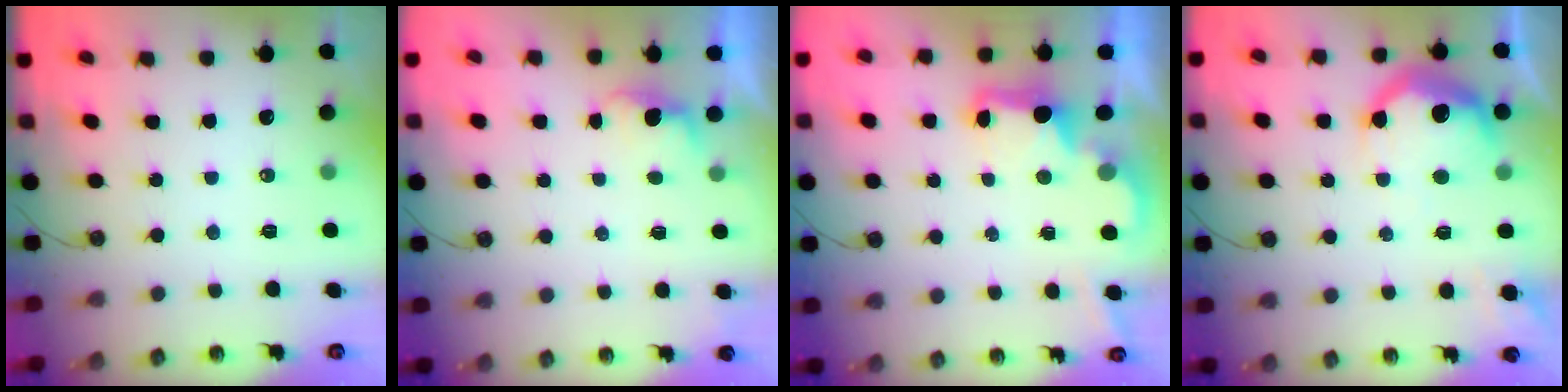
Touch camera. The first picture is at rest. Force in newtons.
{"total": 1.4, "press": 1.1, "slide": 0.8}
{"total": 3.0, "press": 2.9, "slide": 0.6}
{"total": 14.6, "press": 14.6, "slide": 1.0}